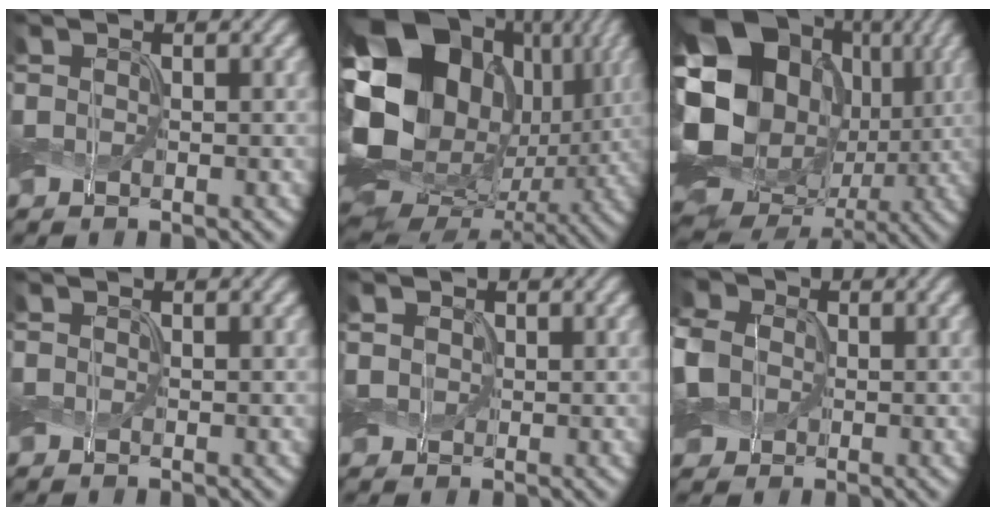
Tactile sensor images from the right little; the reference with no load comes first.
{"total": 22.9, "force": [4.0, 18.1, 13.4], "torque": [-0.293, 0.001, 0.054]}
{"total": 22.8, "force": [2.9, 19.1, 12.0], "torque": [-0.249, 0.003, 0.028]}
{"total": 0.0}
{"total": 1.9, "force": [0.6, 1.6, 0.8], "torque": [-0.029, 0.002, 0.008]}
{"total": 6.9, "force": [0.3, 5.8, 3.8], "torque": [-0.104, 0.019, -0.012]}